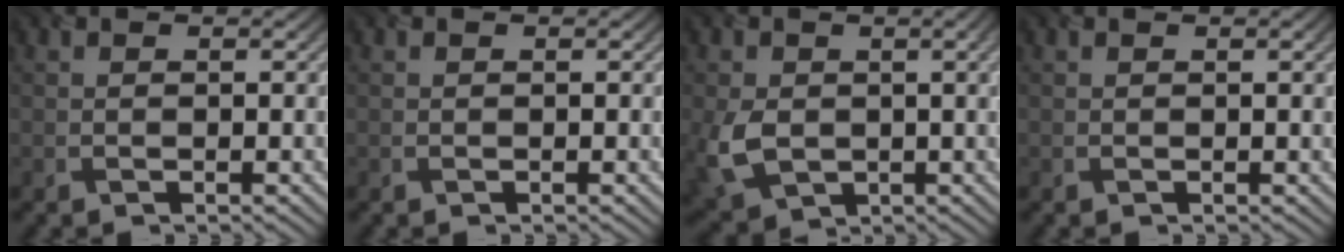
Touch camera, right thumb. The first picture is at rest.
{"total": 0.0}
{"total": 8.4, "force": [-0.4, 5.6, 6.3], "torque": [-0.147, -0.024, 0.001]}
{"total": 1.1, "force": [0.3, 0.1, 1.1], "torque": [-0.016, 0.003, 0.004]}